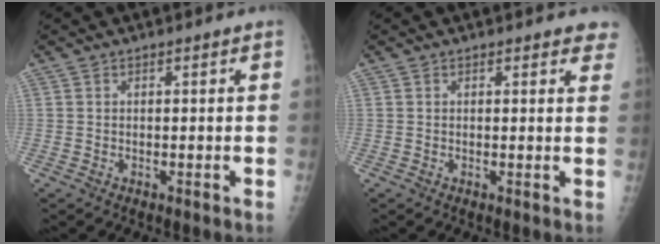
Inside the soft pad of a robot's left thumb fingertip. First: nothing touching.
{"total": 3.3, "force": [2.8, 1.3, 1.1], "torque": [0.019, -0.009, 0.015]}